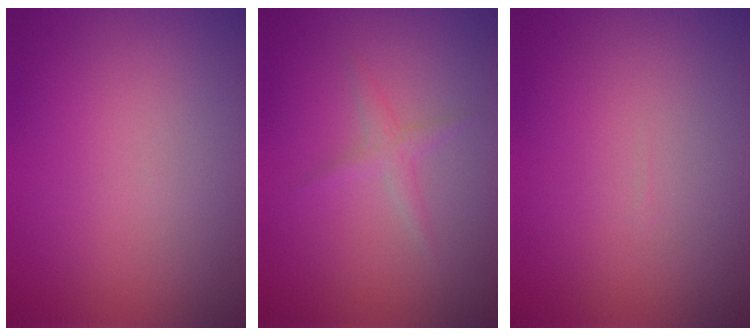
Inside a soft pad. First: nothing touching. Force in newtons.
{"total": 1.2, "press": 1.2, "slide": 0.0}
{"total": 0.0}